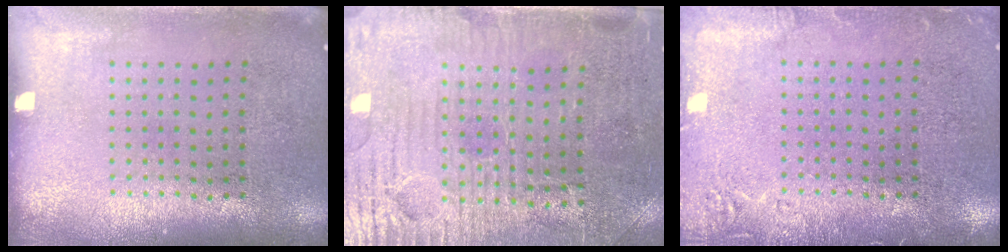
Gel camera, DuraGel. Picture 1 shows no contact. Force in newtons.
{"total": 3.8, "press": 3.6, "slide": 1.3}
{"total": 1.9, "press": 1.8, "slide": 0.3}